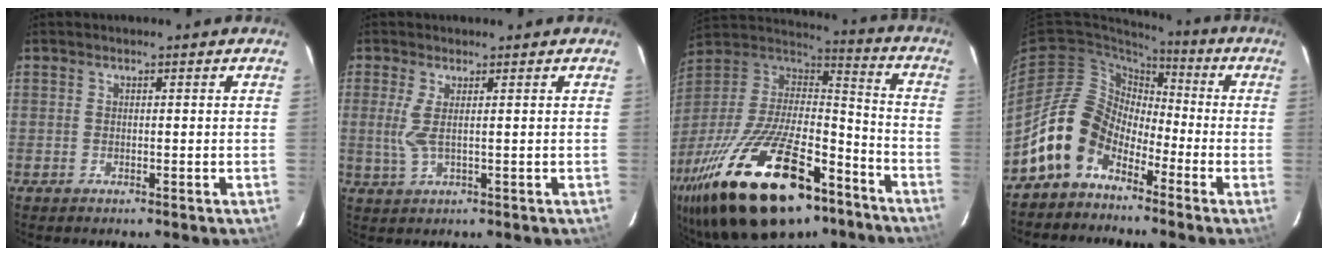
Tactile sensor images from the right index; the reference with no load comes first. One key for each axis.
{"total": 3.6, "fx": 0.6, "fy": 0.5, "fz": 3.5, "tx": -0.079, "ty": -0.005, "tz": 0.011}
{"total": 35.7, "fx": -22.2, "fy": 14.9, "fz": 23.6, "tx": -0.459, "ty": -0.032, "tz": -0.341}
{"total": 12.1, "fx": -7.1, "fy": 8.2, "fz": 5.4, "tx": -0.111, "ty": 0.028, "tz": -0.137}